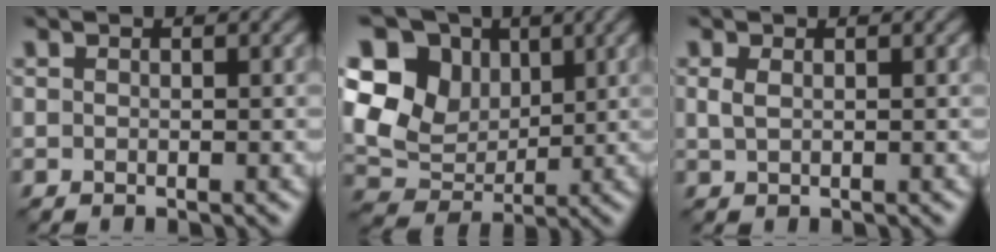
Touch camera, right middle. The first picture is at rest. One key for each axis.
{"total": 8.3, "fx": 2.9, "fy": 6.5, "fz": 4.2, "tx": -0.098, "ty": 0.010, "tz": 0.042}
{"total": 1.0, "fx": 0.3, "fy": 0.6, "fz": 0.7, "tx": -0.020, "ty": 0.000, "tz": 0.008}